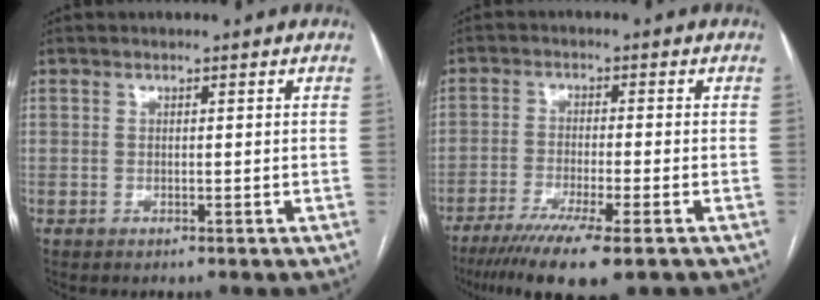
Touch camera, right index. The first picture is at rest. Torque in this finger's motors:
{"motor_torque": [0.42, -0.44, 0.63, 0.16]}